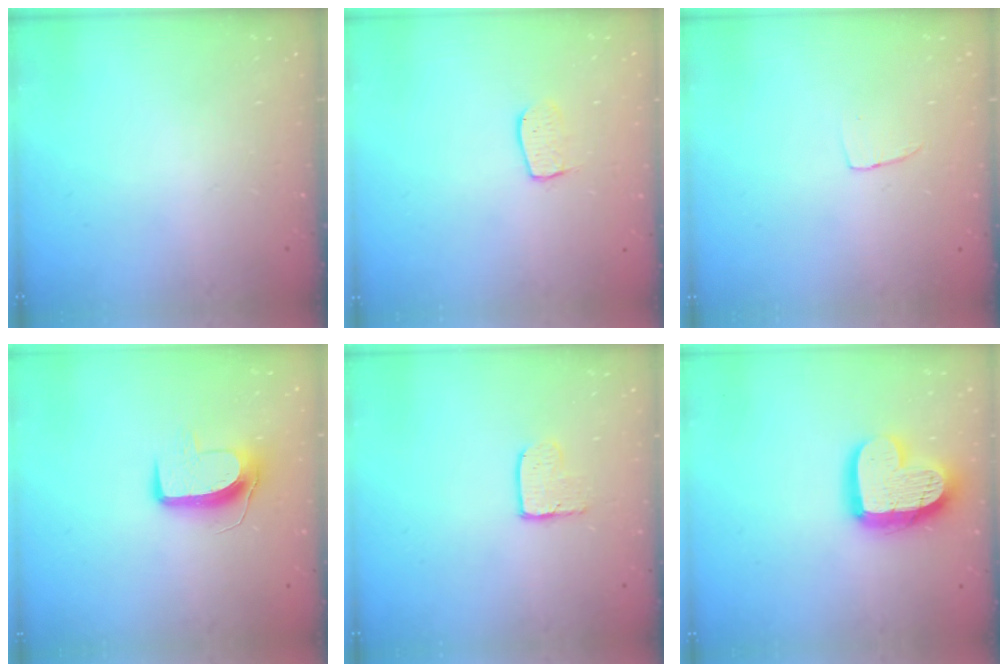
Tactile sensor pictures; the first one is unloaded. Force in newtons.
{"total": 6.7, "press": 6.7, "slide": 0.5}
{"total": 2.9, "press": 2.9, "slide": 0.1}
{"total": 9.6, "press": 9.6, "slide": 0.2}
{"total": 3.6, "press": 3.6, "slide": 0.3}
{"total": 16.5, "press": 16.4, "slide": 1.3}